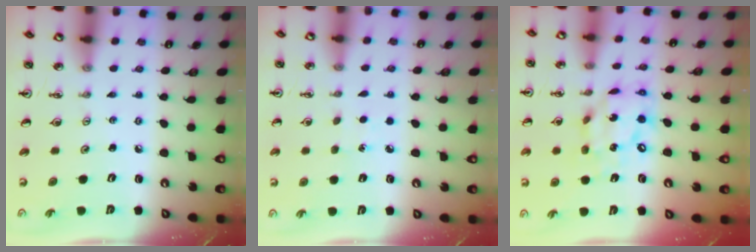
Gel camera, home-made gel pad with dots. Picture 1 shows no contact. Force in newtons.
{"total": 2.9, "press": 2.8, "slide": 0.4}
{"total": 14.2, "press": 14.1, "slide": 1.4}